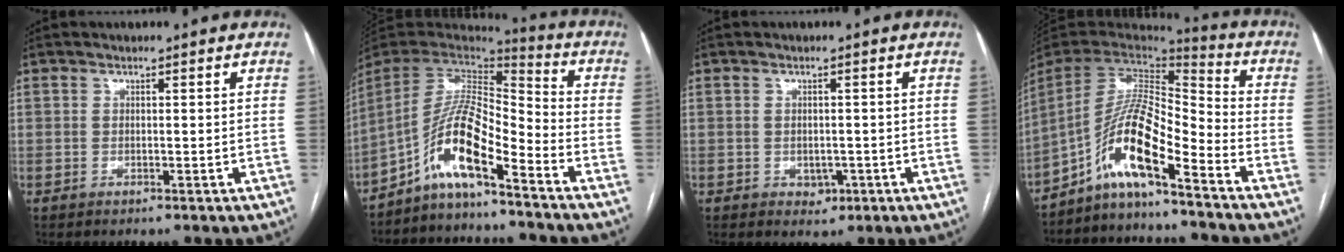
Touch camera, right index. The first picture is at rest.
{"total": 11.0, "force": [-6.8, 1.8, 8.5], "torque": [-0.160, 0.022, -0.126]}
{"total": 2.2, "force": [-0.8, 1.7, 1.2], "torque": [-0.011, 0.003, -0.003]}
{"total": 11.8, "force": [-7.5, 1.5, 9.0], "torque": [-0.165, 0.021, -0.138]}